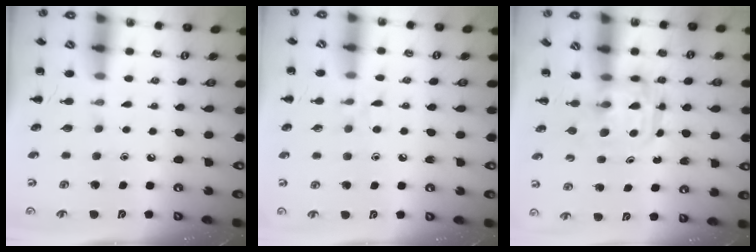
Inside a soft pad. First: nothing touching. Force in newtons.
{"total": 4.6, "press": 4.2, "slide": 2.0}
{"total": 3.2, "press": 3.2, "slide": 0.2}